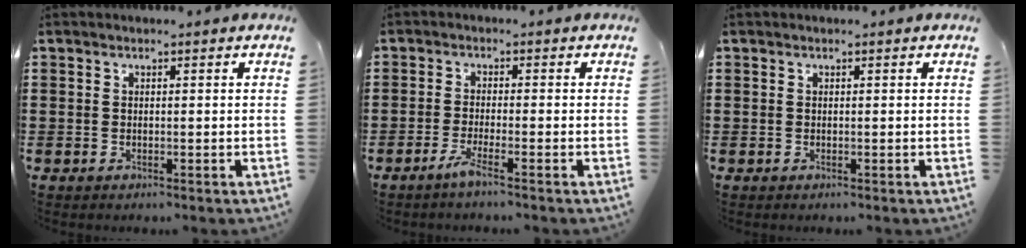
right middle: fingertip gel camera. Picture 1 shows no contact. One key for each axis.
{"total": 2.9, "fx": -1.9, "fy": -0.2, "fz": 2.2, "tx": -0.051, "ty": -0.009, "tz": -0.039}
{"total": 0.0}